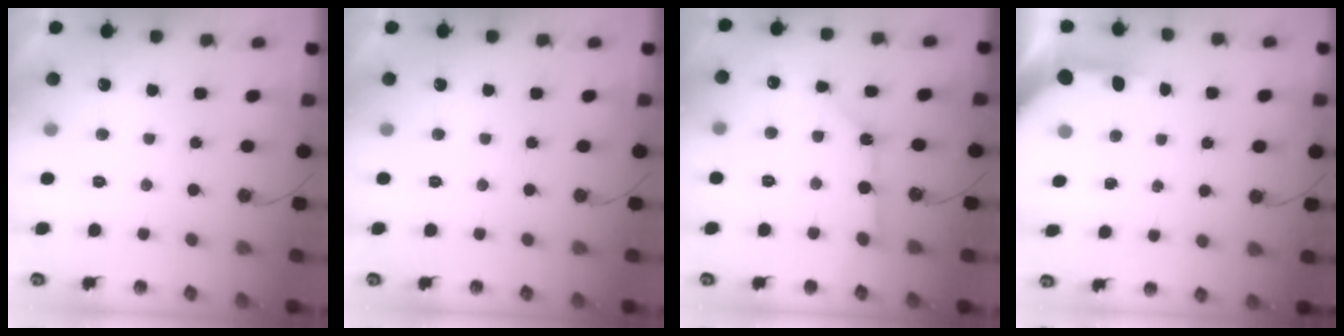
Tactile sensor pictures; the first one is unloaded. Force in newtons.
{"total": 0.0}
{"total": 8.1, "press": 8.1, "slide": 0.8}
{"total": 5.1, "press": 5.1, "slide": 0.4}